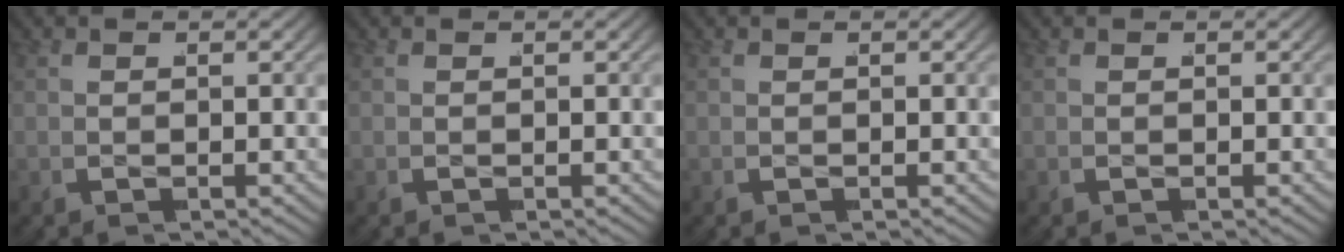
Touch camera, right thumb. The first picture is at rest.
{"total": 0.0}
{"total": 0.0}
{"total": 0.0}